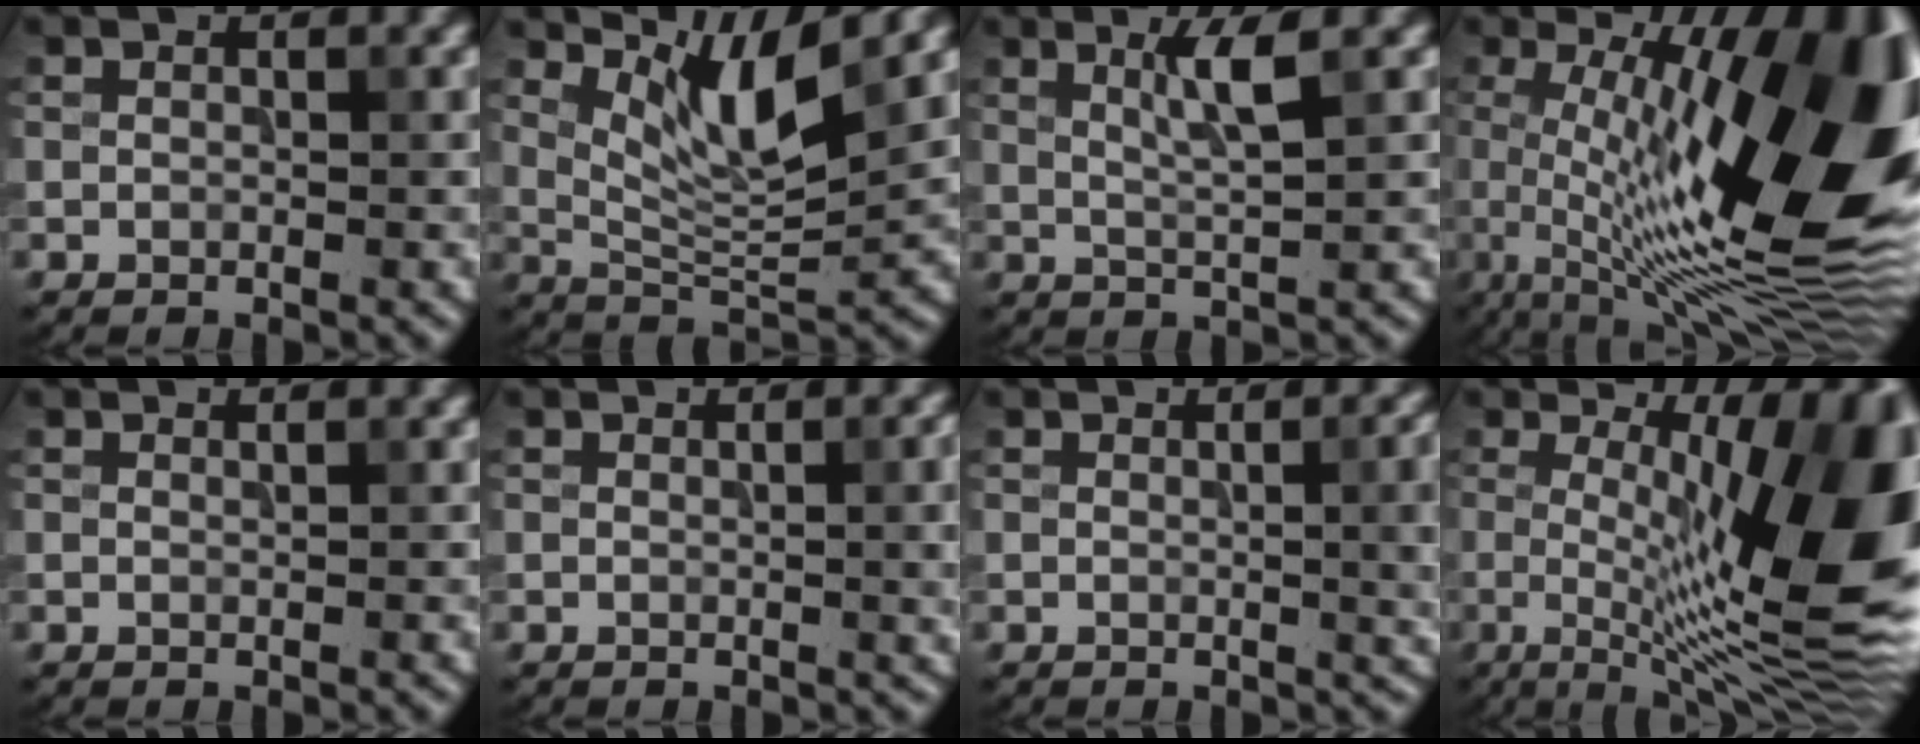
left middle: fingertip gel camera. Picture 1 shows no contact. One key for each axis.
{"total": 5.3, "fx": 3.5, "fy": 0.7, "fz": 3.9, "tx": -0.079, "ty": -0.010, "tz": 0.067}
{"total": 2.9, "fx": 1.5, "fy": 0.0, "fz": 2.4, "tx": -0.046, "ty": 0.003, "tz": 0.025}
{"total": 16.8, "fx": 1.4, "fy": 5.6, "fz": 15.8, "tx": -0.224, "ty": 0.015, "tz": 0.013}
{"total": 0.0}
{"total": 2.9, "fx": -0.2, "fy": 1.3, "fz": 2.6, "tx": -0.032, "ty": -0.007, "tz": -0.002}
{"total": 4.0, "fx": -0.2, "fy": 1.5, "fz": 3.7, "tx": -0.046, "ty": -0.009, "tz": -0.001}
{"total": 14.9, "fx": 0.6, "fy": 4.0, "fz": 14.4, "tx": -0.184, "ty": 0.007, "tz": 0.006}